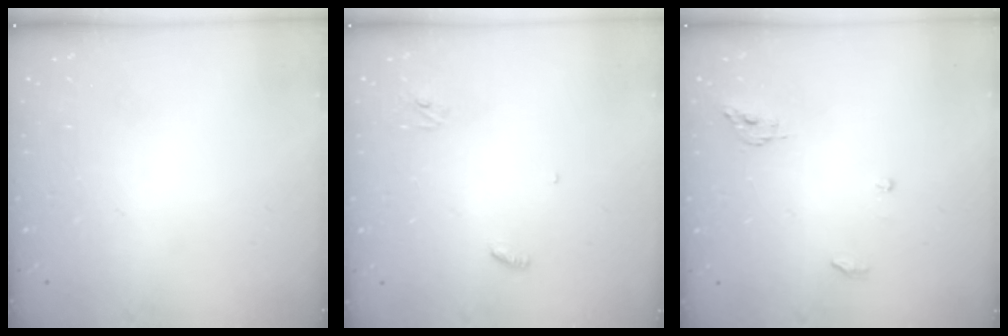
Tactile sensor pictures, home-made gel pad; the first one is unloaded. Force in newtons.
{"total": 3.2, "press": 3.2, "slide": 0.3}
{"total": 4.6, "press": 4.6, "slide": 0.3}